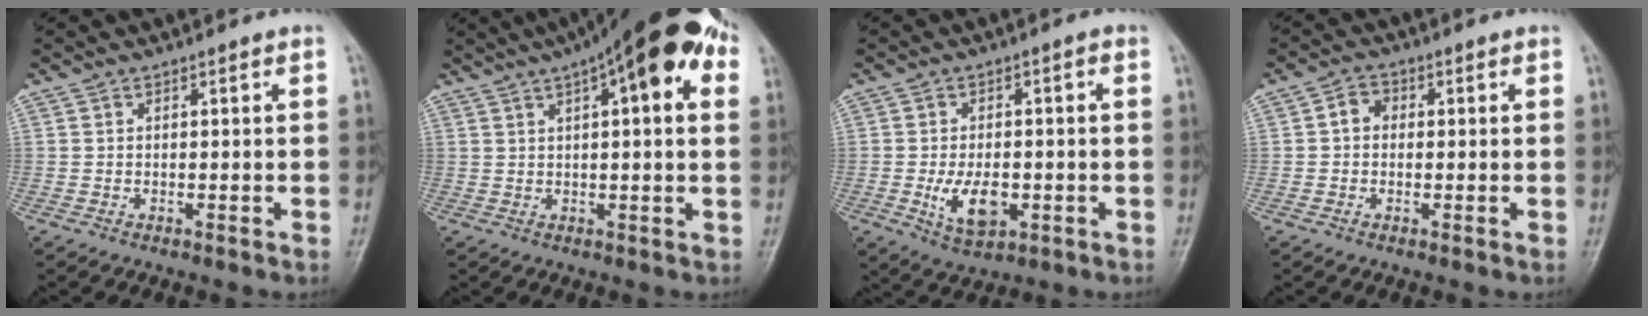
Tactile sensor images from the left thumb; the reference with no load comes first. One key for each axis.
{"total": 17.2, "fx": 7.0, "fy": 5.4, "fz": 14.8, "tx": -0.199, "ty": 0.023, "tz": 0.094}
{"total": 8.4, "fx": -2.0, "fy": 4.8, "fz": 6.6, "tx": -0.101, "ty": 0.005, "tz": -0.027}
{"total": 3.3, "fx": 0.1, "fy": 2.8, "fz": 1.7, "tx": -0.014, "ty": 0.012, "tz": -0.008}